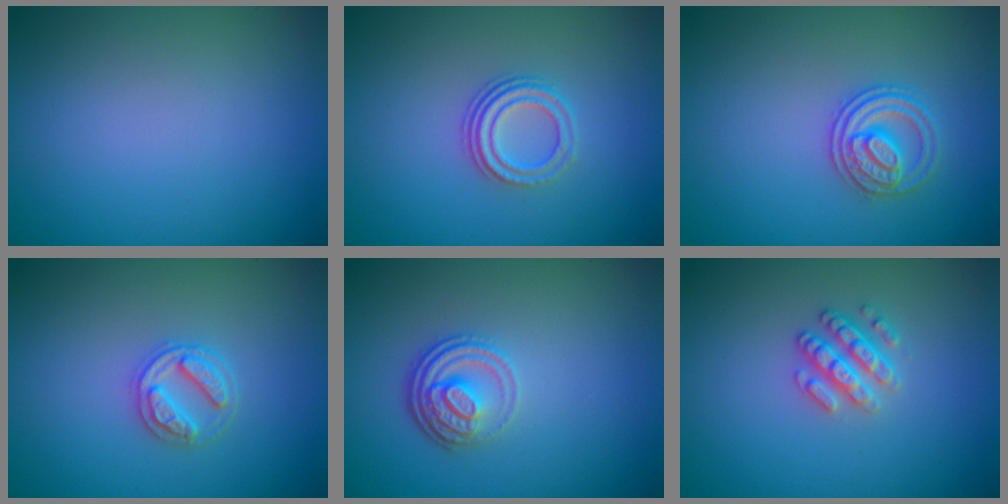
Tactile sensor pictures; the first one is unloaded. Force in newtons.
{"total": 3.0, "press": 2.1, "slide": 2.1}
{"total": 2.6, "press": 2.5, "slide": 0.7}
{"total": 2.6, "press": 2.5, "slide": 0.5}
{"total": 3.6, "press": 2.6, "slide": 2.5}
{"total": 2.5, "press": 2.4, "slide": 0.6}